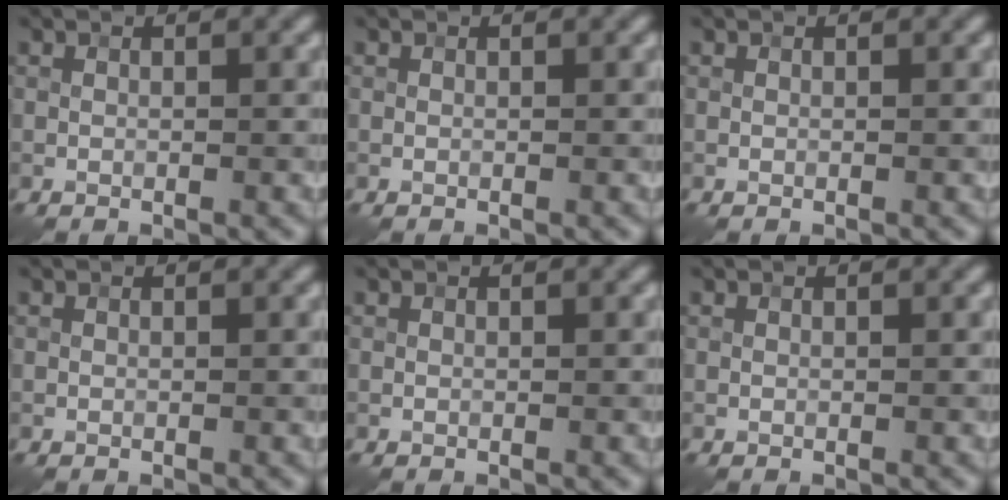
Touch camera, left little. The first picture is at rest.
{"total": 0.0}
{"total": 0.0}
{"total": 0.0}
{"total": 0.0}
{"total": 0.0}